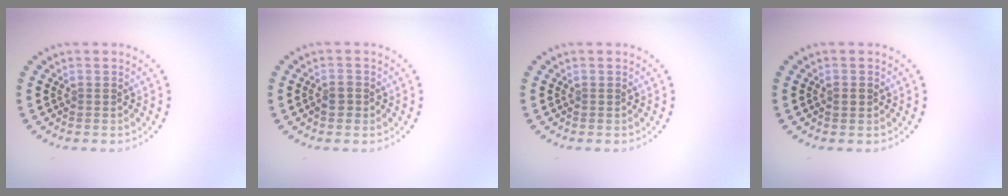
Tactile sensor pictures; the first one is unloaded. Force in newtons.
{"total": 1.5, "press": 1.3, "slide": 0.7}
{"total": 0.0}
{"total": 0.9, "press": 0.9, "slide": 0.1}